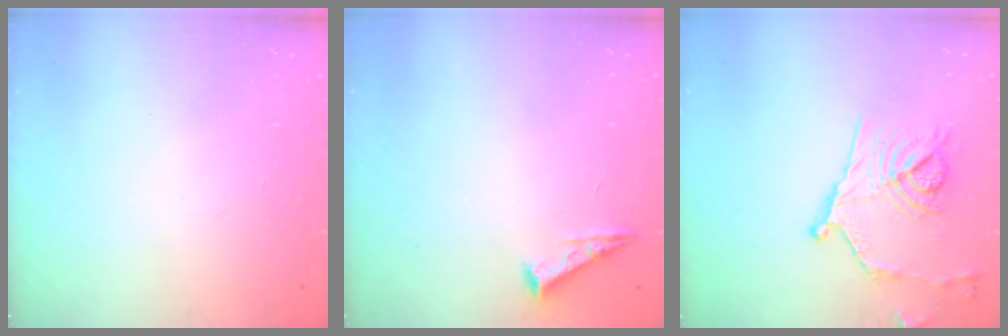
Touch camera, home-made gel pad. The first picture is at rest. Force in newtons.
{"total": 4.3, "press": 4.3, "slide": 0.6}
{"total": 14.8, "press": 14.6, "slide": 2.2}